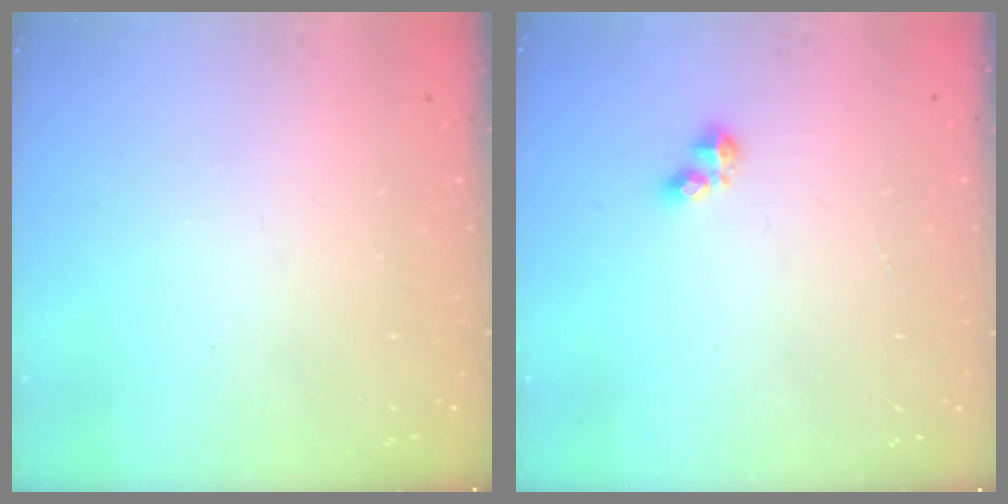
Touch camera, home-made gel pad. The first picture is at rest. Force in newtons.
{"total": 2.8, "press": 2.8, "slide": 0.4}